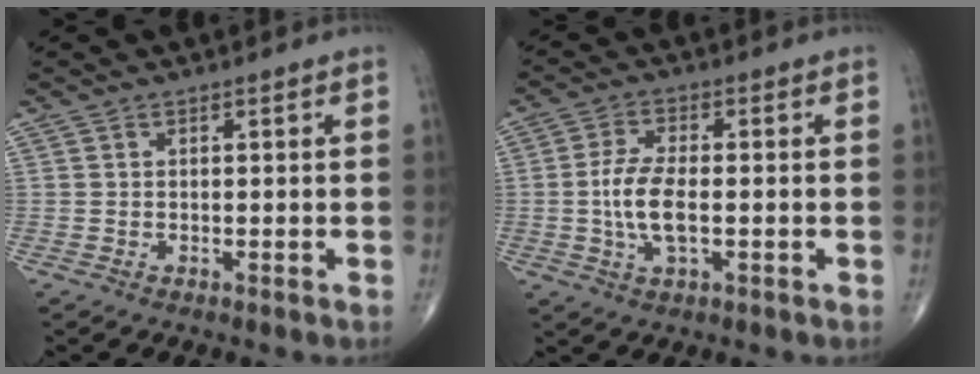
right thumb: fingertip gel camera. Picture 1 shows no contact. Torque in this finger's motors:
{"motor_torque": [-0.27, 1.91, 0.69, -0.03, 0.36]}